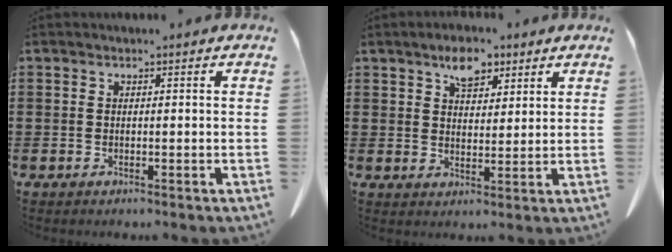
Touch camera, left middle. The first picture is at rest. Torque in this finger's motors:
{"motor_torque": [0.09, 0.00, 0.16, 0.06]}